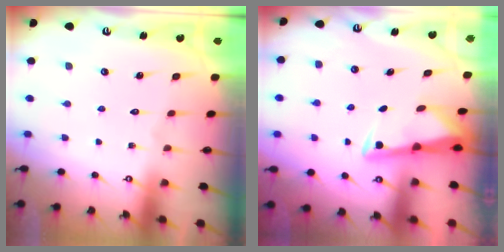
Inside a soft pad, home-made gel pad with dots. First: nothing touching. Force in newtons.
{"total": 3.0, "press": 3.0, "slide": 0.4}